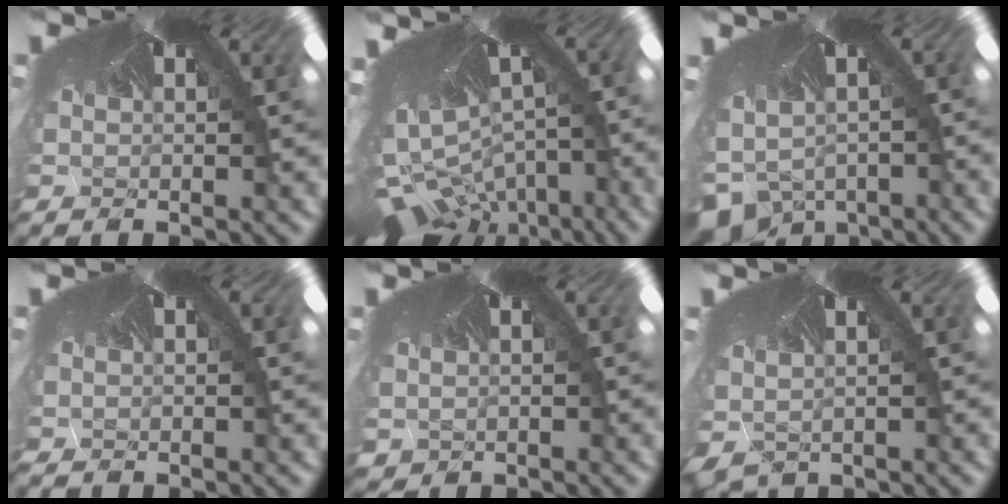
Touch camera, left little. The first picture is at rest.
{"total": 8.6, "force": [-8.5, 1.2, 0.5], "torque": [-0.013, -0.088, -0.102]}
{"total": 7.5, "force": [-7.4, 1.1, -1.1], "torque": [0.000, -0.094, -0.075]}
{"total": 0.7, "force": [-0.6, 0.1, 0.4], "torque": [-0.012, -0.005, -0.004]}
{"total": 1.5, "force": [-0.7, 1.3, -0.1], "torque": [-0.017, -0.010, 0.003]}
{"total": 2.3, "force": [-2.1, -0.1, -0.9], "torque": [-0.006, -0.031, -0.004]}